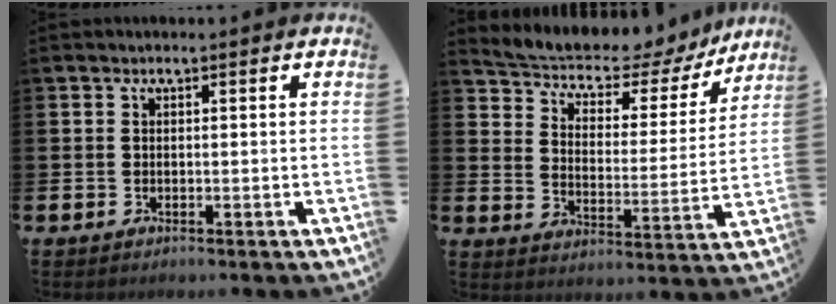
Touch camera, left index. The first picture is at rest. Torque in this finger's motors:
{"motor_torque": [0.13, -0.44, 0.47, 0.04]}